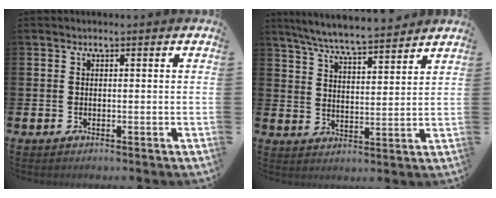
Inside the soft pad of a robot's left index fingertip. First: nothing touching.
{"total": 6.8, "force": [6.5, 0.2, 1.9], "torque": [-0.063, -0.039, 0.116]}